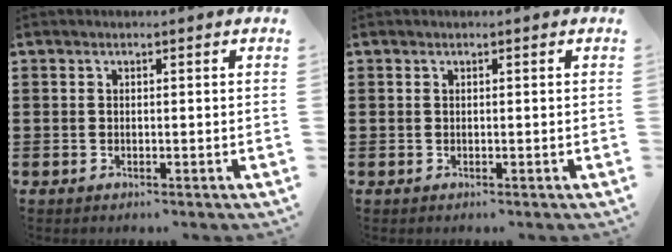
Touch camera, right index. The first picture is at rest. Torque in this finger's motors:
{"motor_torque": [0.24, -0.17, 0.06, 0.01]}